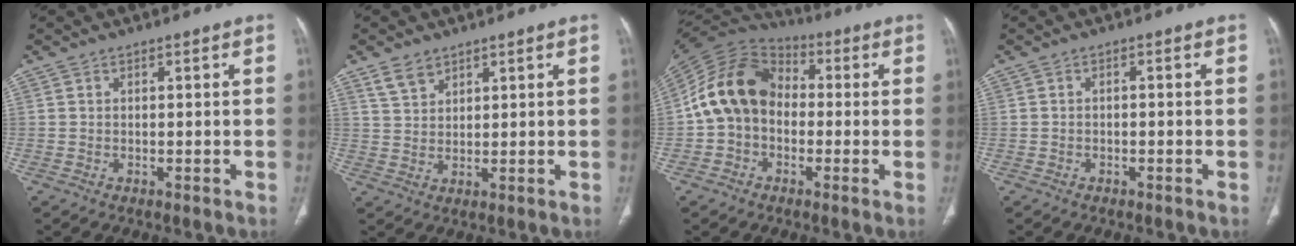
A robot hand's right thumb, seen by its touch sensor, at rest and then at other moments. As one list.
[{"total": 4.1, "force": [3.0, 2.3, 1.5], "torque": [-0.018, -0.014, 0.065]}, {"total": 14.4, "force": [-0.6, 11.1, 9.1], "torque": [-0.156, 0.036, -0.027]}, {"total": 0.6, "force": [-0.3, 0.3, 0.5], "torque": [-0.009, 0.007, -0.007]}]